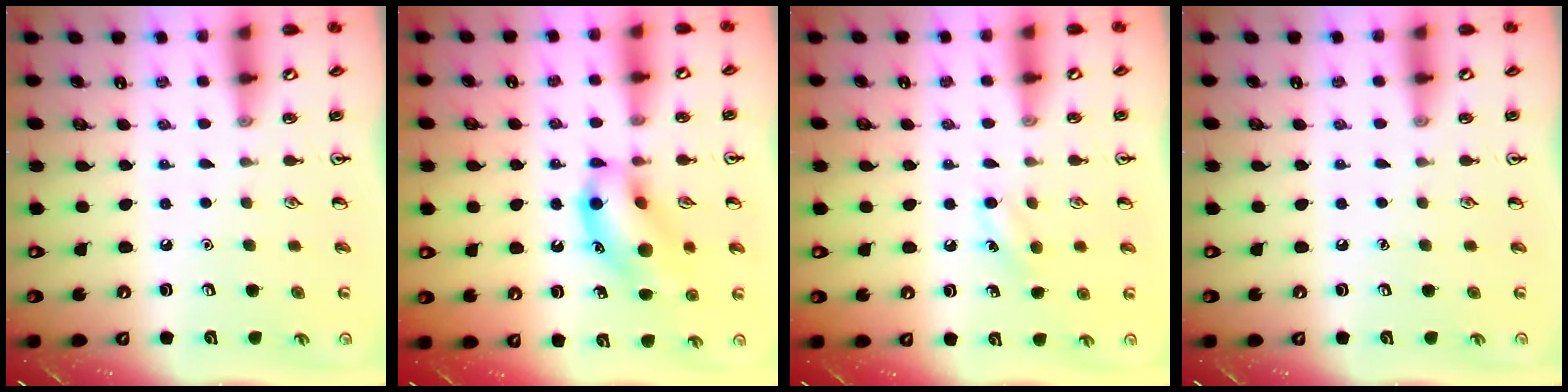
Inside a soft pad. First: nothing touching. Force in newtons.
{"total": 13.7, "press": 13.6, "slide": 1.8}
{"total": 7.0, "press": 6.7, "slide": 2.3}
{"total": 0.0}